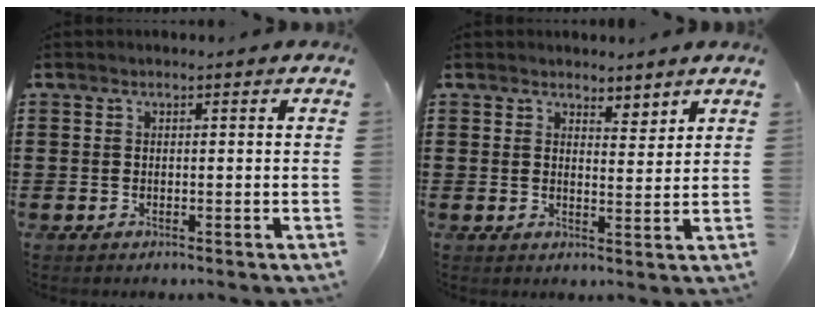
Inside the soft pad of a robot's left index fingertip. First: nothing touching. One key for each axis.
{"total": 3.0, "fx": 2.9, "fy": 0.9, "fz": 0.1, "tx": -0.005, "ty": -0.006, "tz": 0.052}